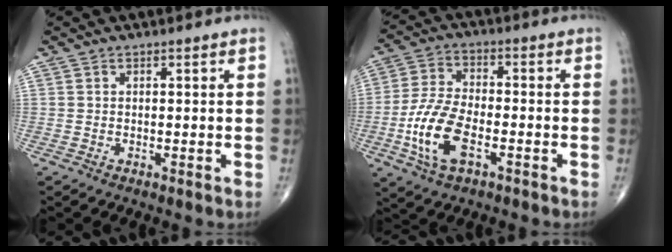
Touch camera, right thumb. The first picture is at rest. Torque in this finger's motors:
{"motor_torque": [0.60, 0.11, 1.07, -0.09, 0.34]}